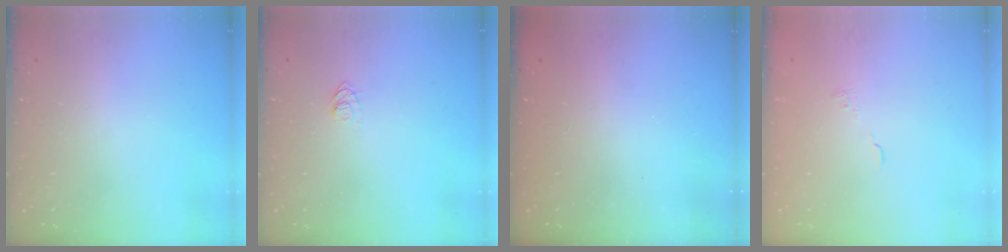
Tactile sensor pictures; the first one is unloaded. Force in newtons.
{"total": 6.5, "press": 6.4, "slide": 0.6}
{"total": 2.1, "press": 2.0, "slide": 0.7}
{"total": 2.0, "press": 1.5, "slide": 1.3}